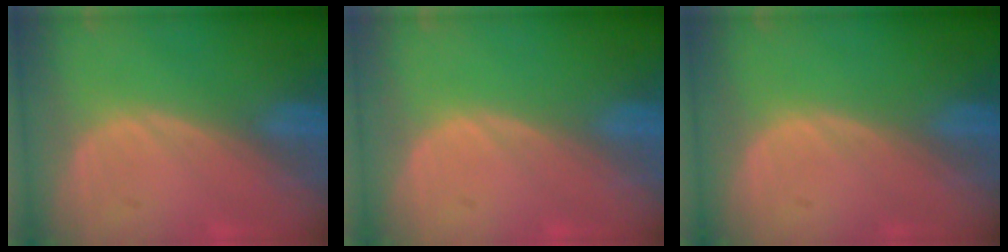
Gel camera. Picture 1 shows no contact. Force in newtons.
{"total": 0.0}
{"total": 0.0}